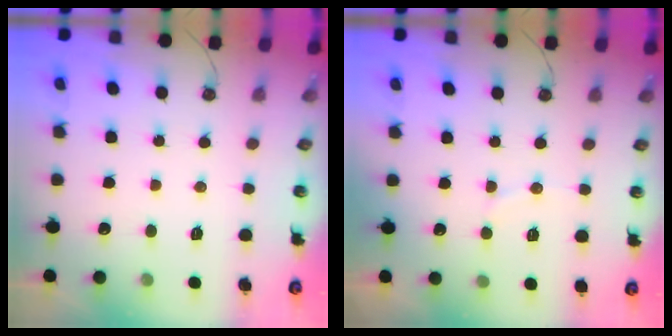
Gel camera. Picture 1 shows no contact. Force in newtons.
{"total": 4.5, "press": 4.3, "slide": 1.4}